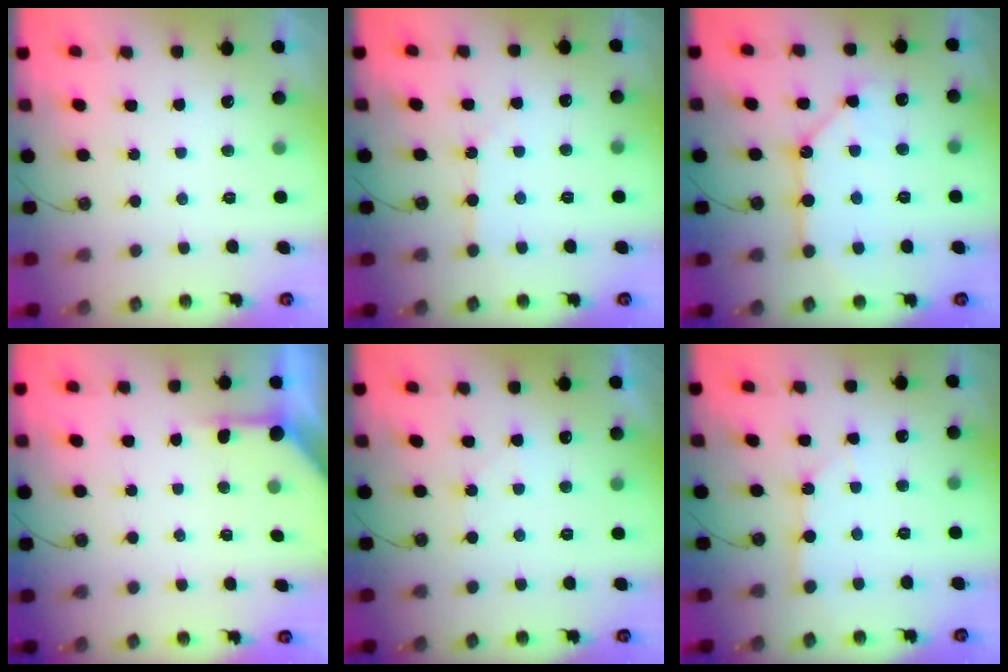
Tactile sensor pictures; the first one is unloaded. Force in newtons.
{"total": 4.9, "press": 4.8, "slide": 0.5}
{"total": 12.9, "press": 12.9, "slide": 1.3}
{"total": 3.6, "press": 3.5, "slide": 0.4}
{"total": 4.0, "press": 4.0, "slide": 0.5}
{"total": 2.2, "press": 2.2, "slide": 0.4}